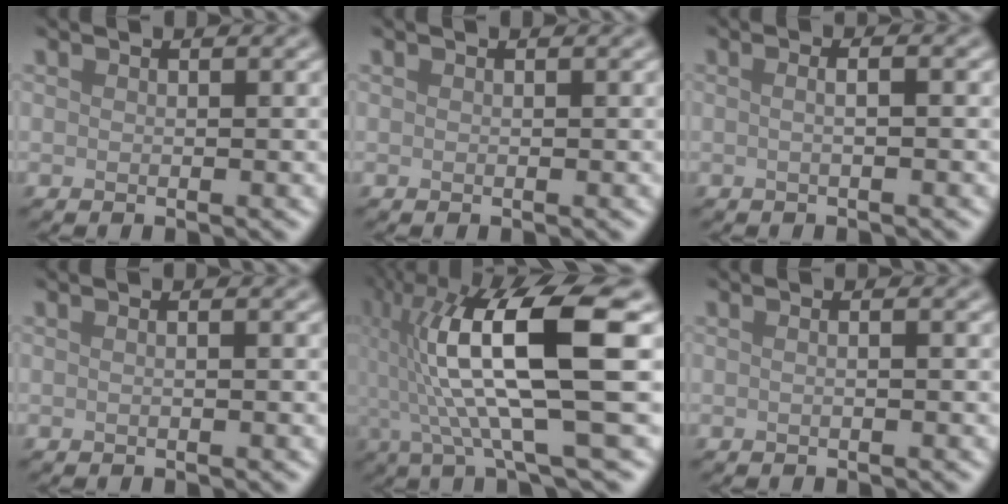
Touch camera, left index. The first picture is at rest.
{"total": 0.0}
{"total": 2.6, "force": [0.4, 1.3, 2.3], "torque": [-0.010, 0.008, -0.019]}
{"total": 1.2, "force": [0.2, 0.6, 1.0], "torque": [-0.004, -0.005, -0.015]}
{"total": 12.8, "force": [0.6, 2.6, 12.5], "torque": [-0.223, 0.017, 0.018]}
{"total": 1.9, "force": [0.3, 0.9, 1.6], "torque": [-0.006, 0.005, -0.019]}